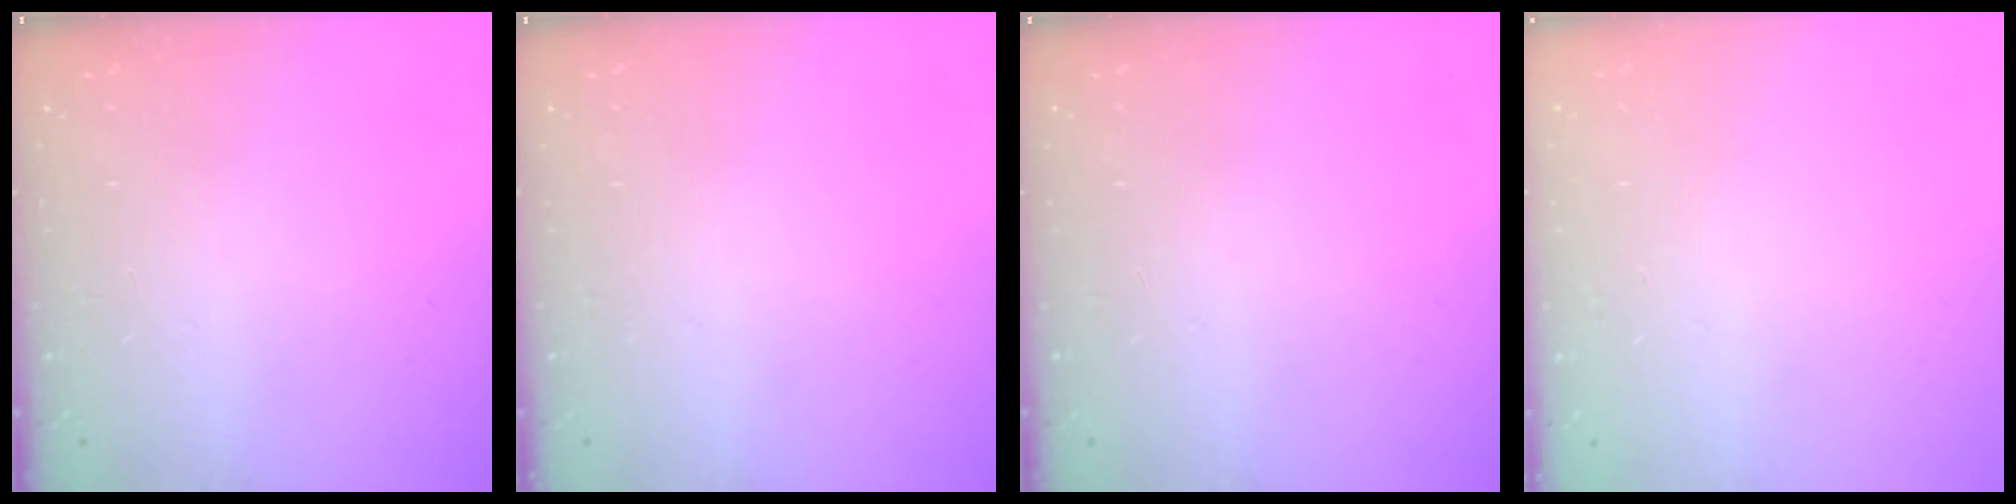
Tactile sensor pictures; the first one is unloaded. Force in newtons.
{"total": 0.0}
{"total": 0.0}
{"total": 0.0}